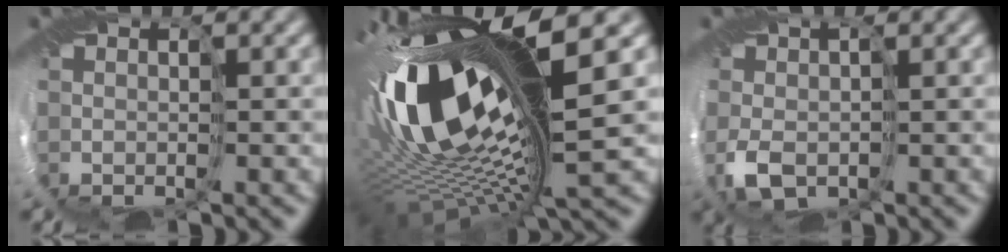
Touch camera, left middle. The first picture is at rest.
{"total": 17.5, "force": [0.6, 6.7, 16.1], "torque": [-0.298, -0.024, 0.021]}
{"total": 3.2, "force": [-0.7, 2.0, 2.4], "torque": [-0.061, 0.001, -0.012]}